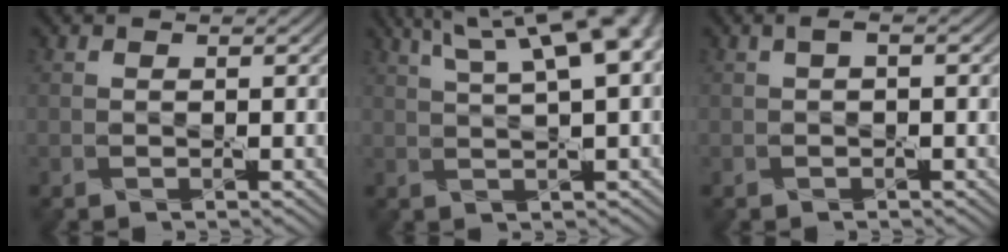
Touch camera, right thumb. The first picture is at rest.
{"total": 12.0, "force": [5.6, 3.2, 10.2], "torque": [-0.155, 0.040, 0.072]}
{"total": 0.9, "force": [0.0, 0.2, 0.9], "torque": [-0.019, 0.005, -0.001]}